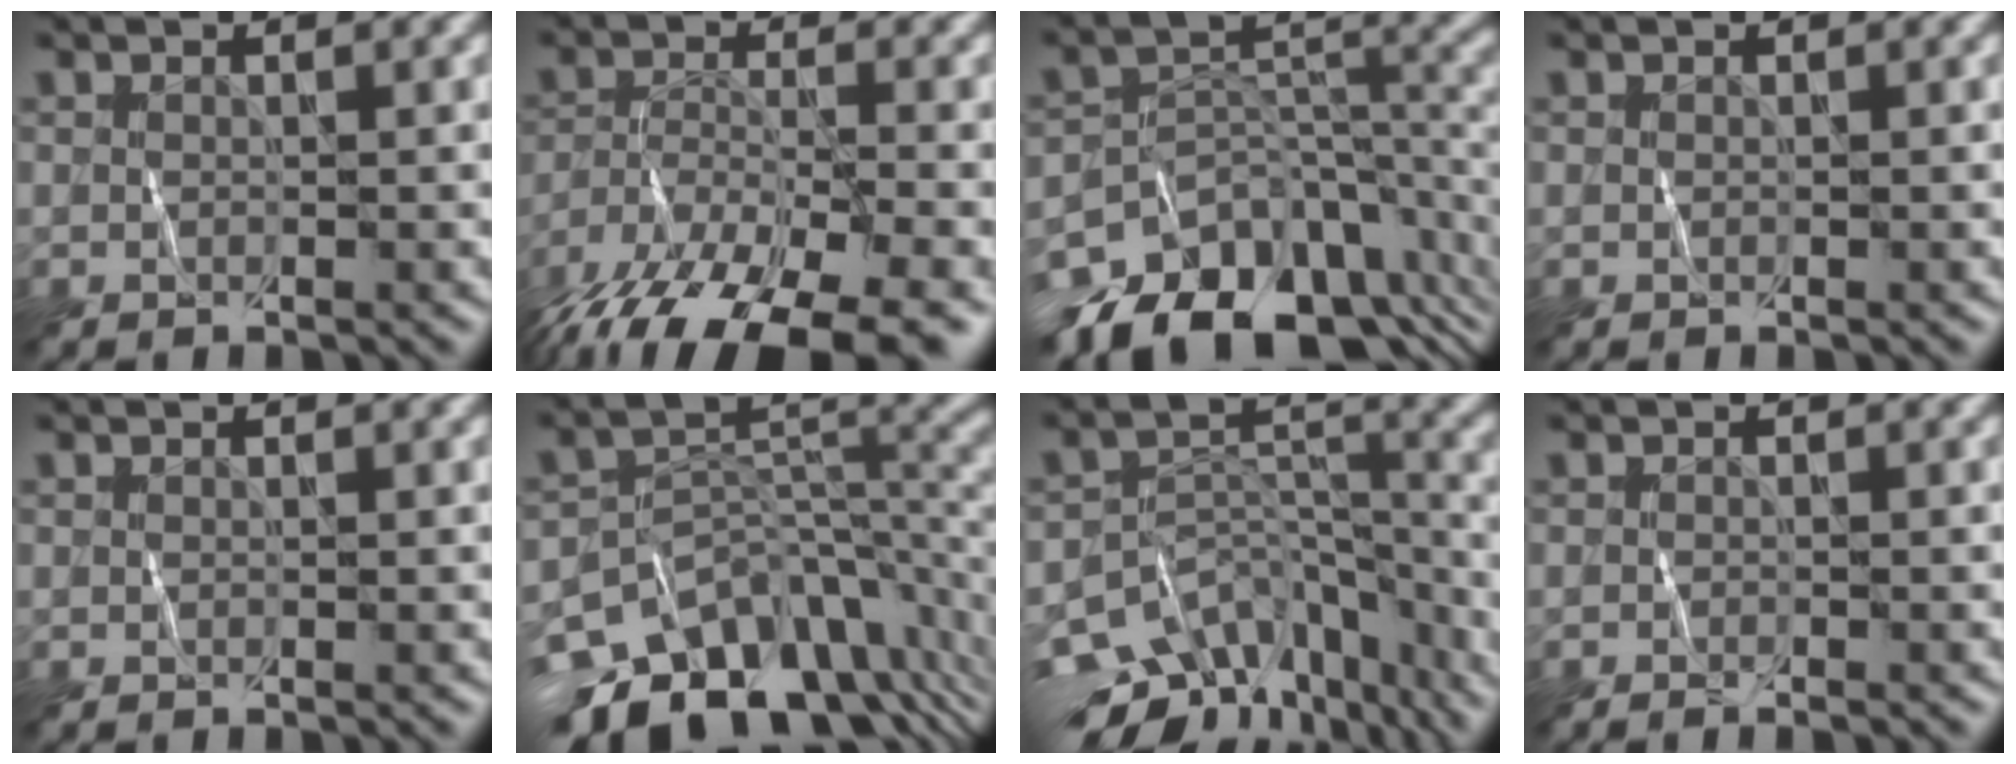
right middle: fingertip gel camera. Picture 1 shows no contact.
{"total": 14.9, "force": [-11.7, 4.6, 8.1], "torque": [-0.163, -0.047, -0.174]}
{"total": 13.0, "force": [-9.1, 7.0, 6.0], "torque": [-0.104, 0.002, -0.135]}
{"total": 0.0}
{"total": 0.0}
{"total": 13.3, "force": [-8.2, 7.6, 7.2], "torque": [-0.139, -0.001, -0.123]}
{"total": 14.9, "force": [-11.7, 7.2, 5.8], "torque": [-0.104, -0.003, -0.145]}
{"total": 0.7, "force": [-0.6, 0.1, 0.4], "torque": [-0.006, 0.000, -0.010]}